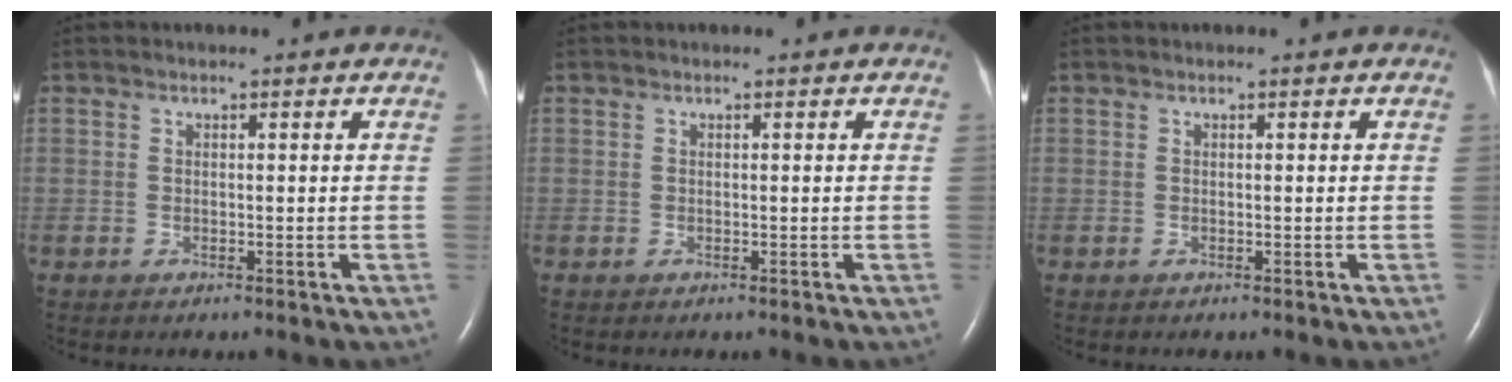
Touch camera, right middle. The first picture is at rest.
{"total": 0.0}
{"total": 0.0}